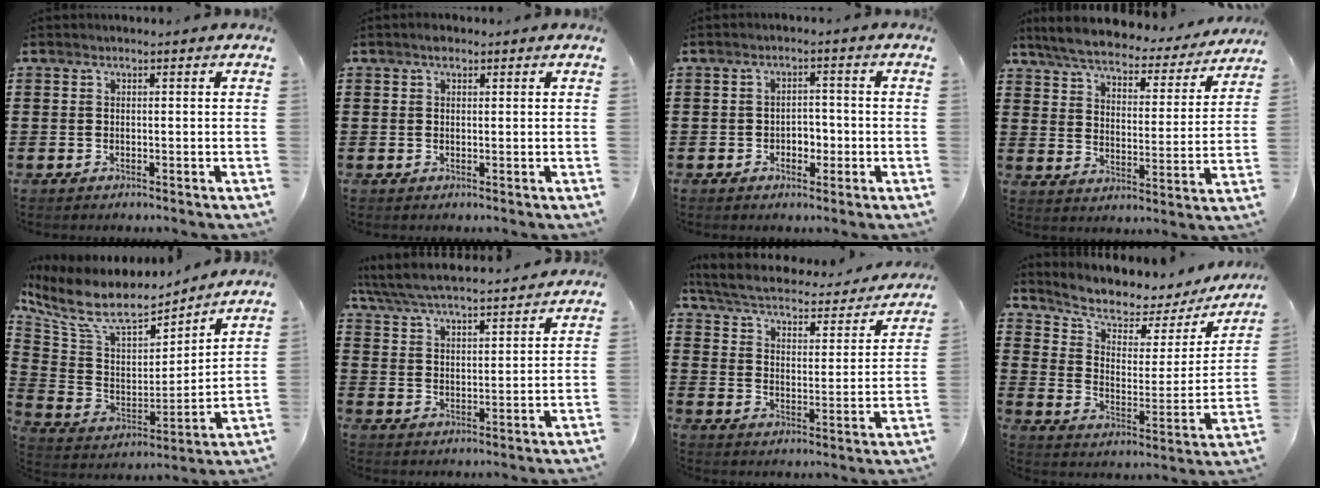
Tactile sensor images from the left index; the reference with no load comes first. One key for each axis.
{"total": 1.5, "fx": 1.0, "fy": 0.8, "fz": 0.8, "tx": -0.010, "ty": 0.001, "tz": 0.016}
{"total": 2.4, "fx": -0.9, "fy": 1.8, "fz": 1.3, "tx": -0.031, "ty": 0.004, "tz": -0.023}
{"total": 5.5, "fx": 5.1, "fy": 0.9, "fz": 1.8, "tx": -0.061, "ty": -0.030, "tz": 0.085}
{"total": 10.0, "fx": 7.7, "fy": 3.8, "fz": 5.2, "tx": -0.136, "ty": -0.044, "tz": 0.135}
{"total": 5.8, "fx": 5.6, "fy": 0.4, "fz": 1.6, "tx": -0.056, "ty": -0.031, "tz": 0.096}
{"total": 3.9, "fx": 3.6, "fy": 0.5, "fz": 1.4, "tx": -0.049, "ty": -0.030, "tz": 0.054}
{"total": 5.5, "fx": 4.4, "fy": 2.2, "fz": 2.3, "tx": -0.065, "ty": -0.035, "tz": 0.069}